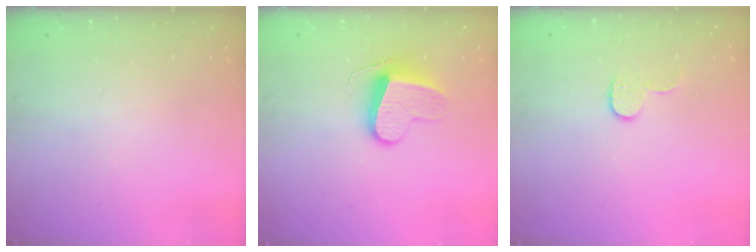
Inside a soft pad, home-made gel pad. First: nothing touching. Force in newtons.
{"total": 9.7, "press": 9.7, "slide": 0.6}
{"total": 7.4, "press": 7.4, "slide": 0.4}